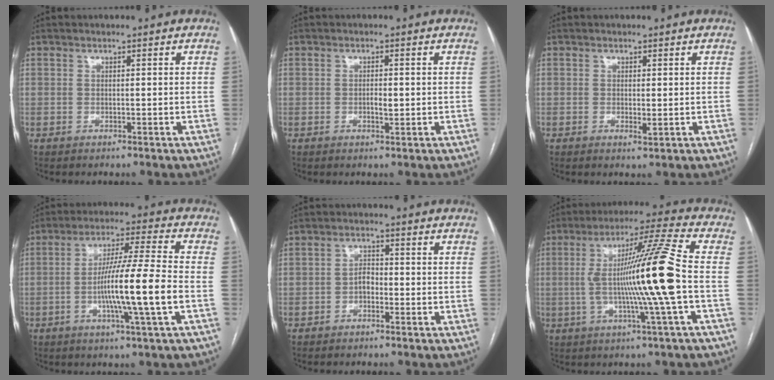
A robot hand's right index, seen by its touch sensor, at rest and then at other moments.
{"total": 1.7, "force": [-0.2, 0.5, 1.6], "torque": [-0.031, 0.001, -0.002]}
{"total": 1.2, "force": [-0.2, 0.3, 1.1], "torque": [-0.016, -0.004, 0.001]}
{"total": 13.0, "force": [-2.9, -1.0, 12.6], "torque": [-0.227, -0.004, -0.058]}
{"total": 2.3, "force": [-0.9, 1.7, 1.3], "torque": [-0.017, 0.009, -0.017]}
{"total": 15.6, "force": [-1.3, -2.1, 15.4], "torque": [-0.268, -0.001, -0.030]}